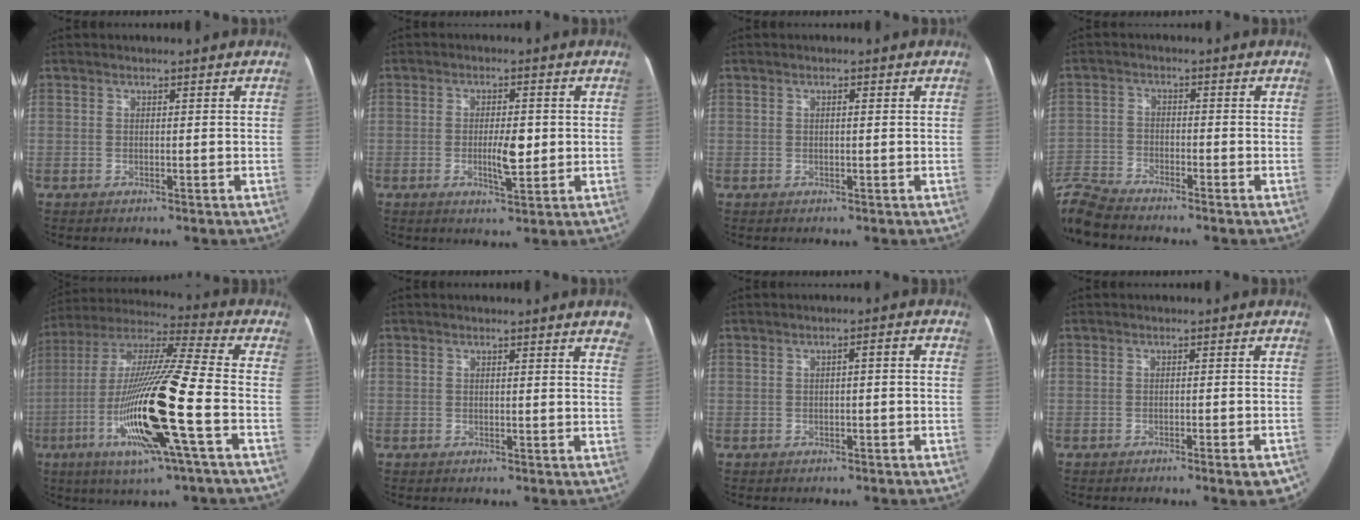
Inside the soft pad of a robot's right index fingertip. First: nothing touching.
{"total": 4.9, "force": [-0.4, 1.3, 4.7], "torque": [-0.076, -0.003, -0.003]}
{"total": 0.7, "force": [0.2, 0.1, 0.7], "torque": [-0.012, 0.002, 0.001]}
{"total": 7.6, "force": [-7.4, 0.8, 1.4], "torque": [-0.039, -0.012, -0.147]}
{"total": 20.5, "force": [-6.0, 0.4, 19.6], "torque": [-0.397, -0.018, -0.115]}
{"total": 4.6, "force": [3.6, 1.0, 2.7], "torque": [-0.017, -0.007, 0.017]}
{"total": 1.7, "force": [-0.1, 0.3, 1.7], "torque": [-0.022, 0.011, -0.003]}
{"total": 3.8, "force": [-2.6, 0.5, 2.7], "torque": [-0.019, 0.000, -0.034]}